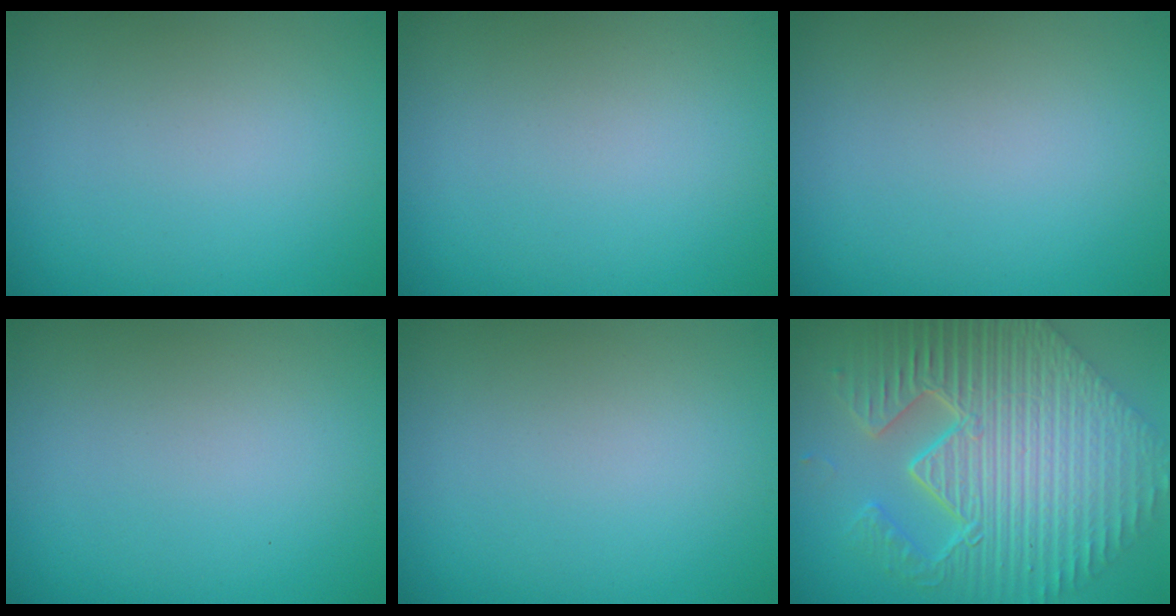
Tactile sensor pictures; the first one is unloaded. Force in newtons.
{"total": 0.0}
{"total": 0.0}
{"total": 0.0}
{"total": 0.0}
{"total": 11.9, "press": 7.9, "slide": 8.9}